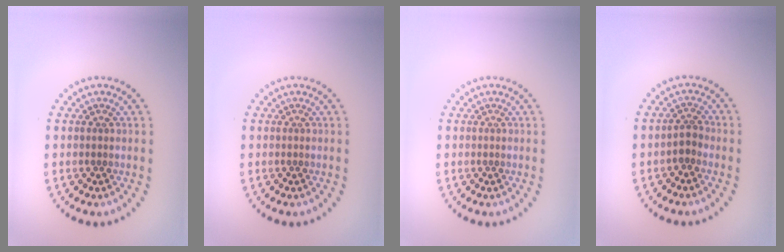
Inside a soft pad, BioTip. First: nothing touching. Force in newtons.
{"total": 0.0}
{"total": 0.0}
{"total": 1.5, "press": 1.2, "slide": 0.9}